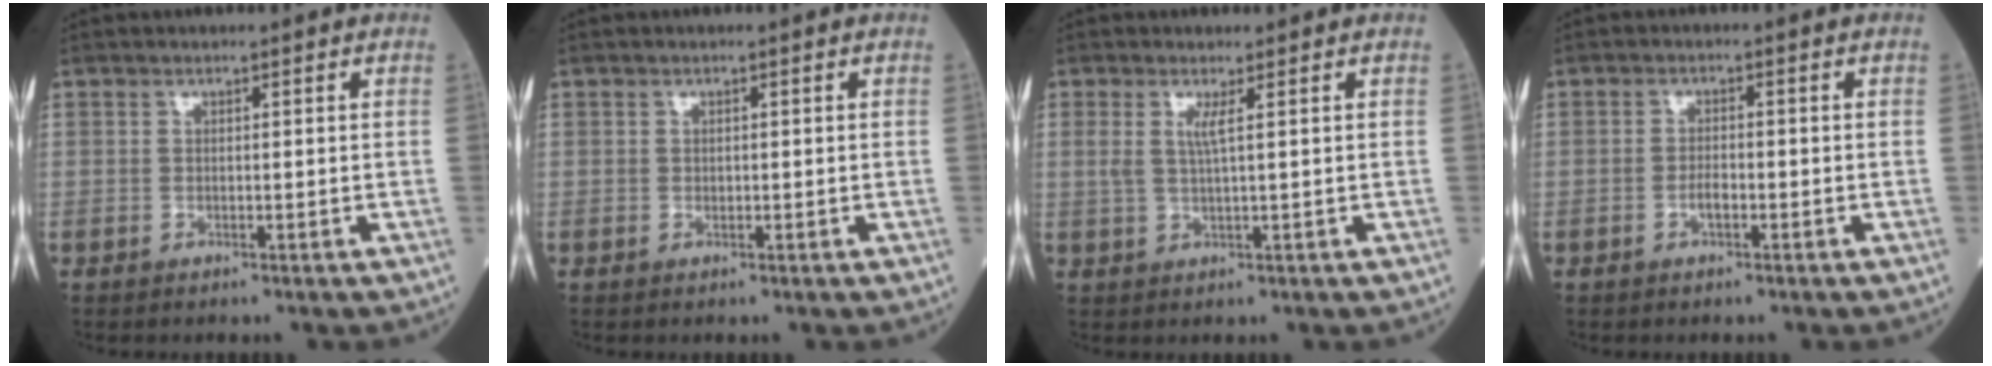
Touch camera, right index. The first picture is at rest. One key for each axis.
{"total": 0.0}
{"total": 2.2, "fx": 0.7, "fy": -0.2, "fz": 2.1, "tx": -0.048, "ty": 0.001, "tz": 0.015}
{"total": 1.7, "fx": -0.8, "fy": 0.6, "fz": 1.4, "tx": -0.028, "ty": 0.002, "tz": -0.015}